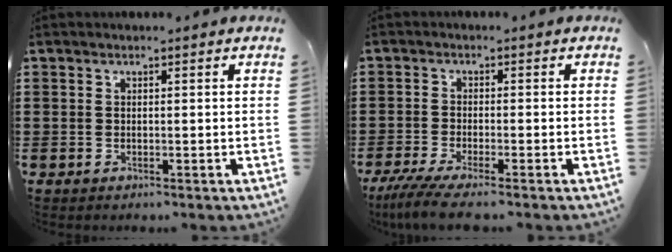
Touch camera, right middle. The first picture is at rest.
{"total": 3.7, "force": [-3.0, -0.1, 2.2], "torque": [-0.059, -0.018, -0.063]}